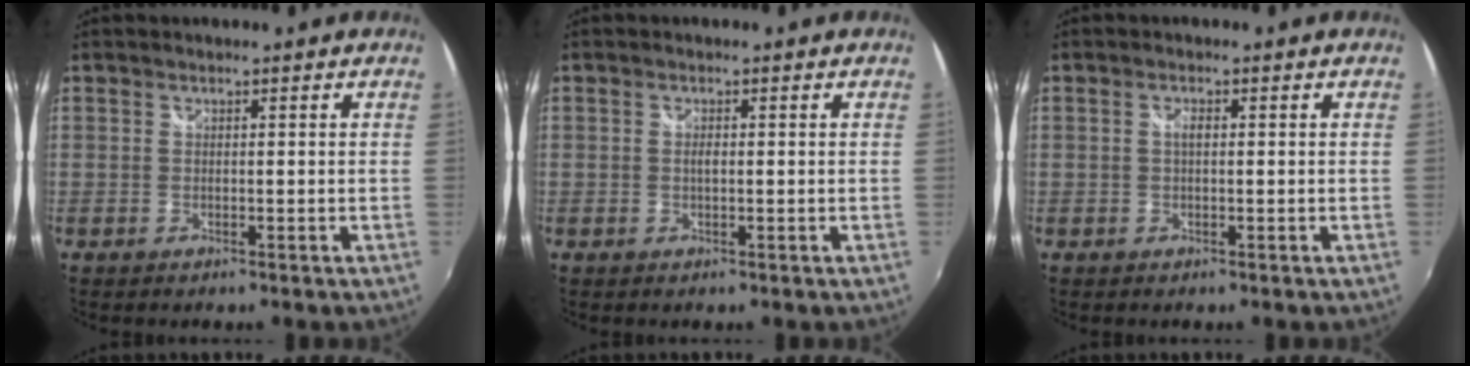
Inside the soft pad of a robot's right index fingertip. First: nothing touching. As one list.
[{"total": 1.0, "force": [0.0, 0.3, 1.0], "torque": [-0.019, 0.001, -0.003]}, {"total": 1.2, "force": [0.1, 0.5, 1.1], "torque": [-0.021, 0.003, -0.001]}]